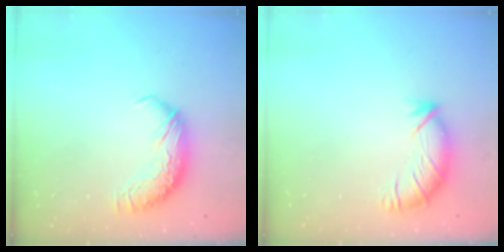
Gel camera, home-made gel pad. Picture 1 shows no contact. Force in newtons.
{"total": 2.9, "press": 2.0, "slide": 2.2}